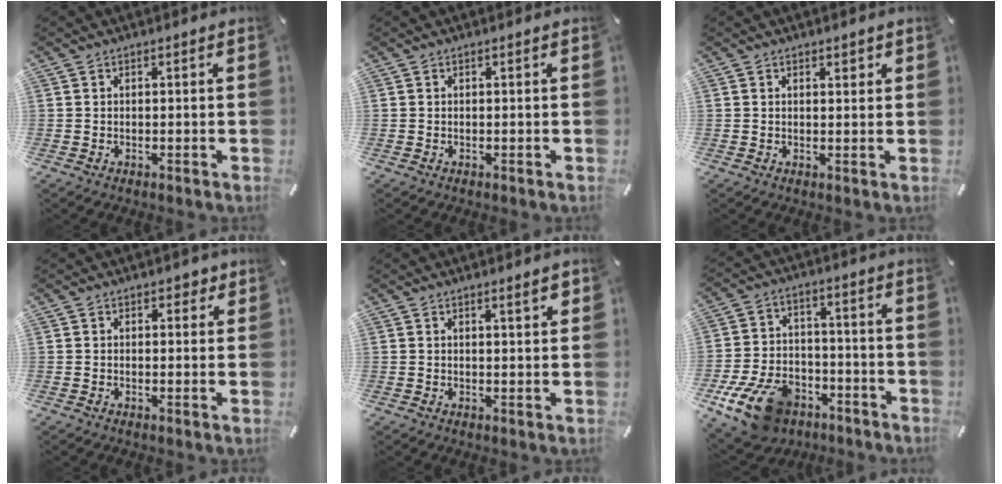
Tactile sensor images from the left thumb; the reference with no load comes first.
{"total": 0.0}
{"total": 1.4, "force": [1.0, 0.7, 0.7], "torque": [-0.006, -0.002, 0.015]}
{"total": 1.9, "force": [0.9, 1.3, 1.0], "torque": [-0.006, 0.000, 0.011]}
{"total": 3.0, "force": [1.7, 0.4, 2.5], "torque": [-0.042, -0.001, 0.025]}
{"total": 15.0, "force": [-8.8, 9.2, 7.9], "torque": [-0.138, 0.059, -0.149]}